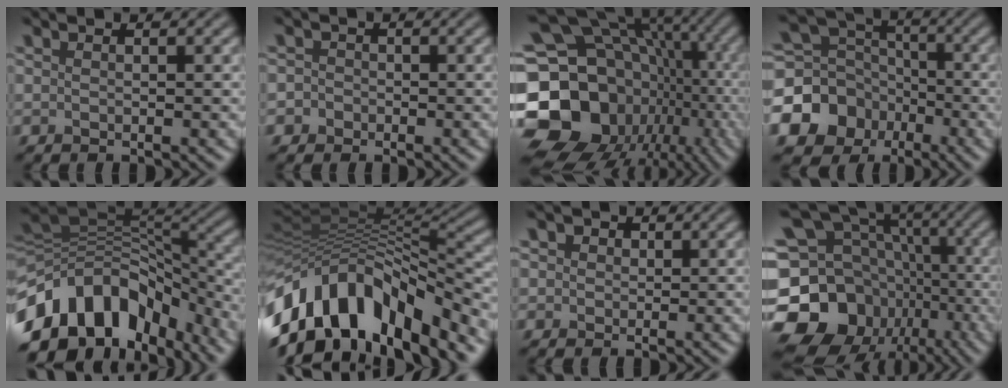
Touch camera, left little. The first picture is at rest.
{"total": 2.0, "force": [-0.7, 1.8, 0.3], "torque": [0.017, 0.011, -0.029]}
{"total": 20.4, "force": [-3.6, 17.1, 10.6], "torque": [-0.212, -0.010, -0.065]}
{"total": 11.6, "force": [-4.8, 10.0, 3.4], "torque": [-0.101, -0.024, -0.107]}
{"total": 14.2, "force": [-6.4, 9.1, 8.8], "torque": [-0.192, 0.013, -0.110]}
{"total": 14.5, "force": [-6.1, 8.2, 10.3], "torque": [-0.202, 0.026, -0.118]}
{"total": 3.3, "force": [1.6, 2.5, 1.4], "torque": [-0.016, 0.017, 0.006]}
{"total": 18.7, "force": [-6.5, 15.4, 8.4], "torque": [-0.202, -0.012, -0.112]}